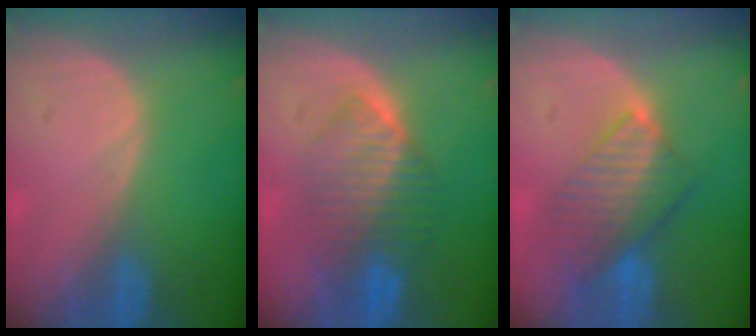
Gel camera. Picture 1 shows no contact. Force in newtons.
{"total": 7.2, "press": 7.1, "slide": 1.0}
{"total": 8.1, "press": 7.1, "slide": 3.9}